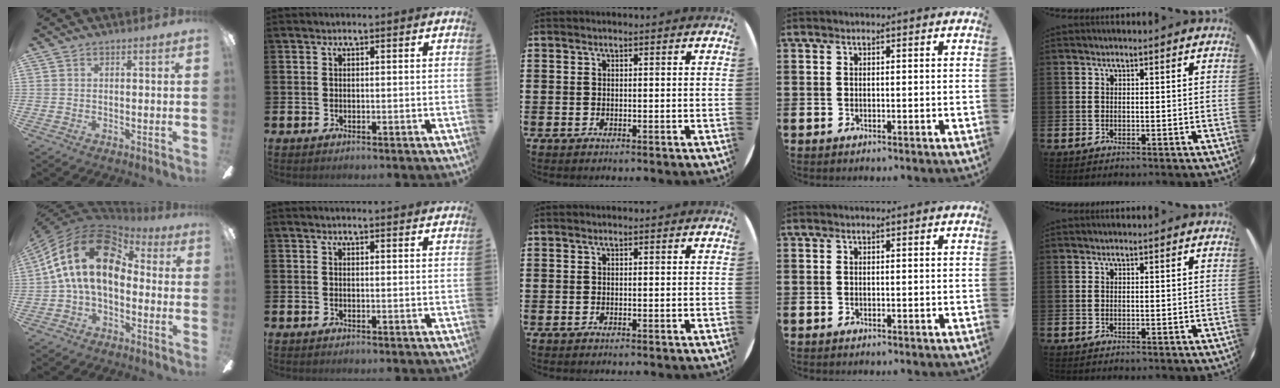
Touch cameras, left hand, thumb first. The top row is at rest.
{"thumb": {"total": 20.1, "force": [4.1, 12.1, 15.5], "torque": [-0.311, 0.008, 0.071]}, "index": {"total": 1.2, "force": [1.2, -0.1, -0.1], "torque": [0.010, -0.010, 0.020]}}